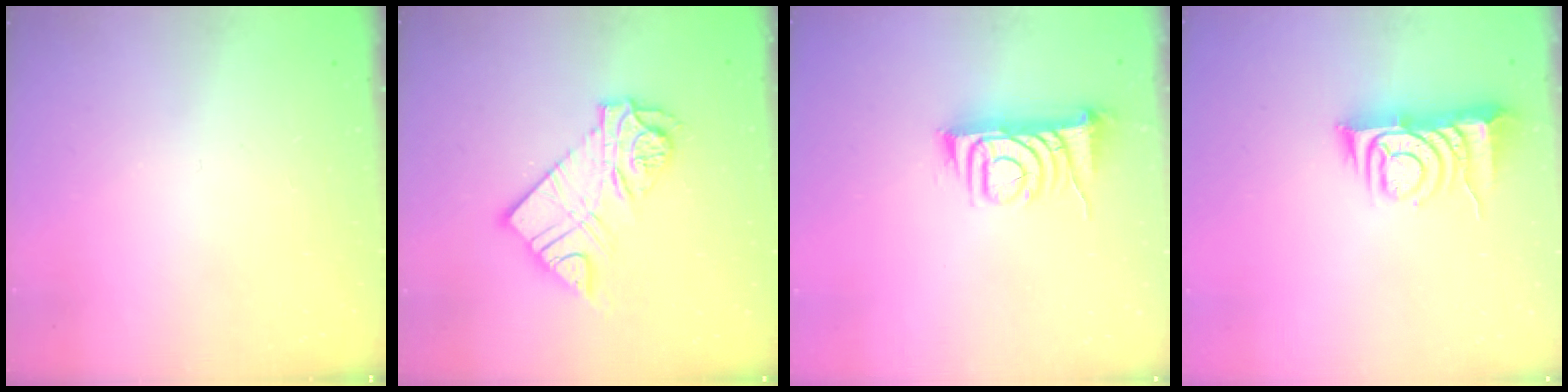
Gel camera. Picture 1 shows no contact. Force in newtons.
{"total": 13.1, "press": 13.0, "slide": 1.3}
{"total": 8.1, "press": 8.1, "slide": 0.6}
{"total": 8.9, "press": 8.8, "slide": 1.2}